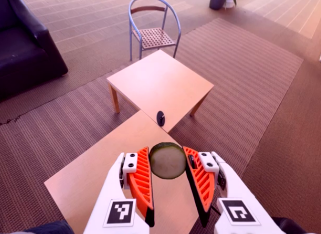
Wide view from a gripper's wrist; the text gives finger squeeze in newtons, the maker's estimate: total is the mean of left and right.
{"total": 11.7, "left": 11.1, "right": 12.3}